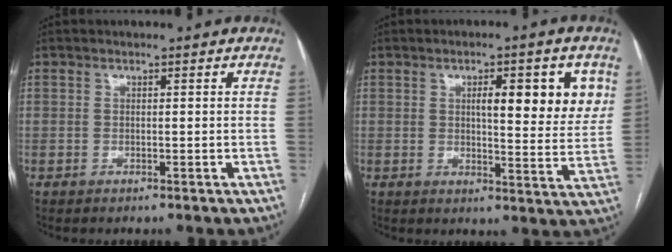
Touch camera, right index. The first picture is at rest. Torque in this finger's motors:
{"motor_torque": [0.27, 0.19, 0.36, 0.09]}